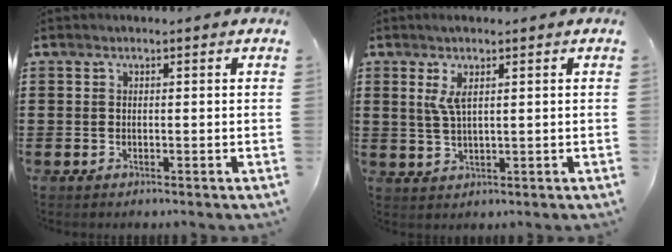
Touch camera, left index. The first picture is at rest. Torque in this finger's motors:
{"motor_torque": [0.59, -0.58, 0.16, 0.11]}